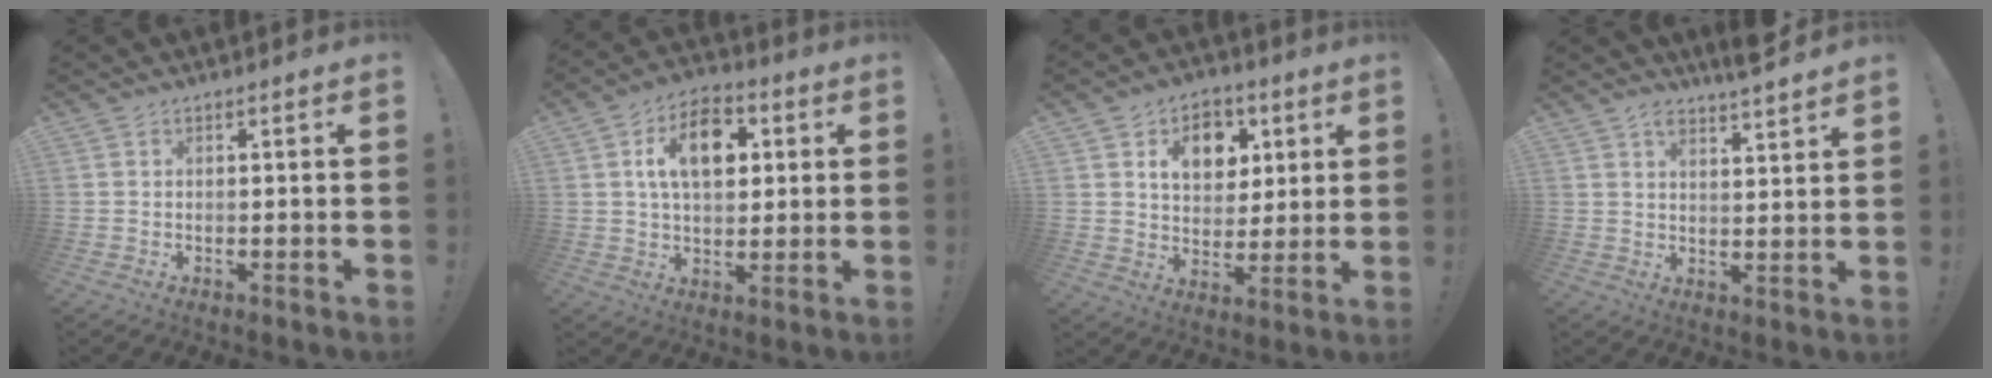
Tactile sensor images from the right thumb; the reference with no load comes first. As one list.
[{"total": 13.8, "force": [4.1, 9.0, 9.6], "torque": [-0.135, 0.001, 0.073]}, {"total": 11.7, "force": [5.3, 8.8, 5.7], "torque": [-0.075, -0.022, 0.099]}, {"total": 5.3, "force": [4.7, 0.3, 2.5], "torque": [-0.028, -0.034, 0.079]}]